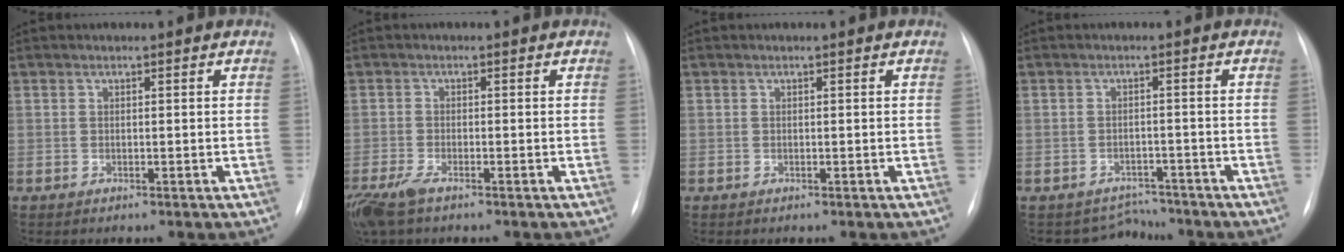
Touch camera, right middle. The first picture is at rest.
{"total": 5.6, "force": [-3.9, 1.6, 3.7], "torque": [-0.084, -0.016, -0.073]}
{"total": 0.0}
{"total": 3.6, "force": [-3.3, 1.1, -1.2], "torque": [0.013, 0.019, -0.044]}